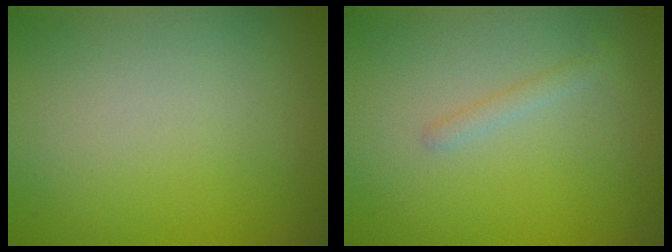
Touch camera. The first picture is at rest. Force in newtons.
{"total": 1.1, "press": 1.1, "slide": 0.0}